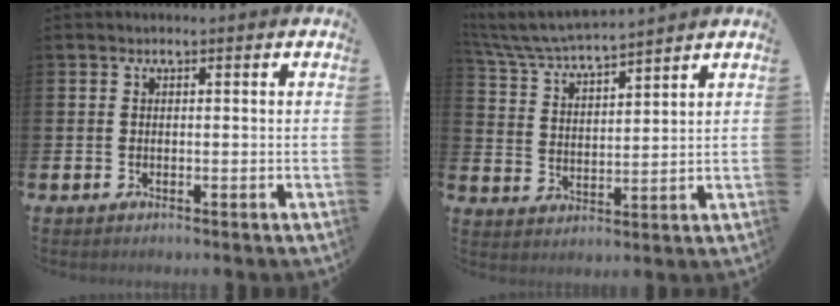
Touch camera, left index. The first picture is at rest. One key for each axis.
{"total": 5.7, "fx": 5.5, "fy": 0.2, "fz": 1.3, "tx": -0.047, "ty": -0.040, "tz": 0.094}